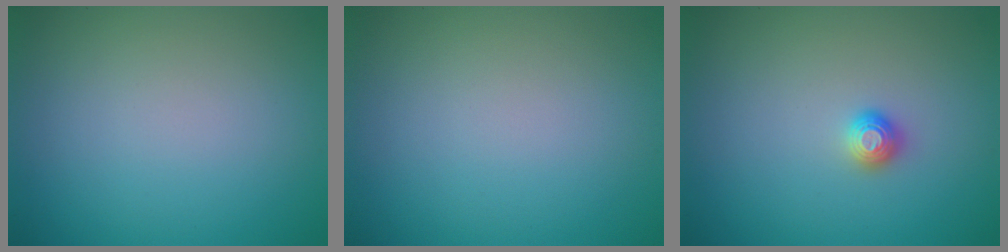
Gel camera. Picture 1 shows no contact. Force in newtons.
{"total": 0.0}
{"total": 1.0, "press": 1.0, "slide": 0.1}